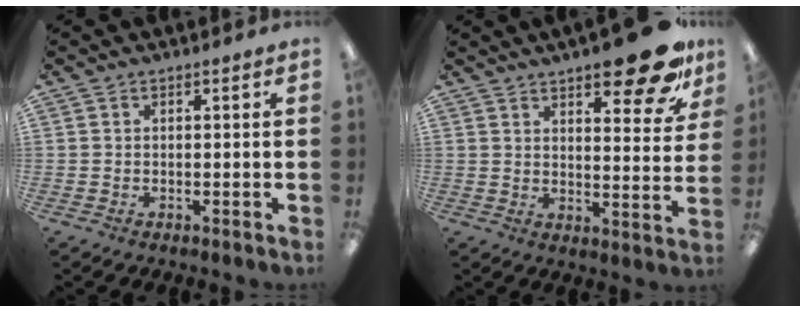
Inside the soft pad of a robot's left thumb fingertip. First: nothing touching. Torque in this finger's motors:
{"motor_torque": [0.24, 0.46, 1.46, -1.31, 0.05]}